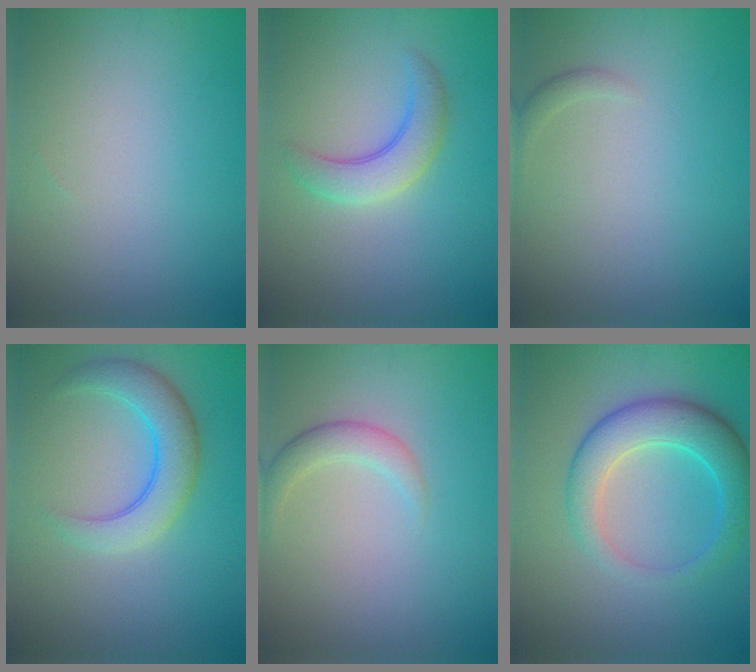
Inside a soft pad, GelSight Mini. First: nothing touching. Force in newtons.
{"total": 3.5, "press": 3.5, "slide": 0.3}
{"total": 0.8, "press": 0.8, "slide": 0.1}
{"total": 4.4, "press": 4.4, "slide": 0.2}
{"total": 2.0, "press": 2.0, "slide": 0.1}
{"total": 5.6, "press": 5.6, "slide": 0.2}